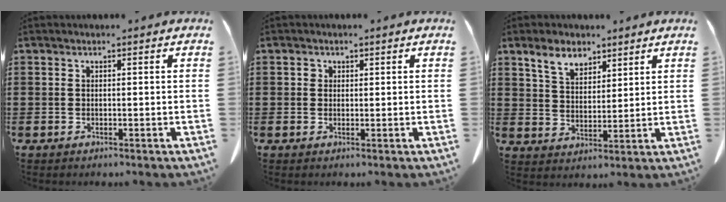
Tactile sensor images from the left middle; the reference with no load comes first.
{"total": 1.0, "force": [0.5, 0.8, 0.2], "torque": [-0.008, 0.001, 0.012]}
{"total": 5.8, "force": [4.3, 3.0, 2.4], "torque": [-0.063, 0.005, 0.080]}